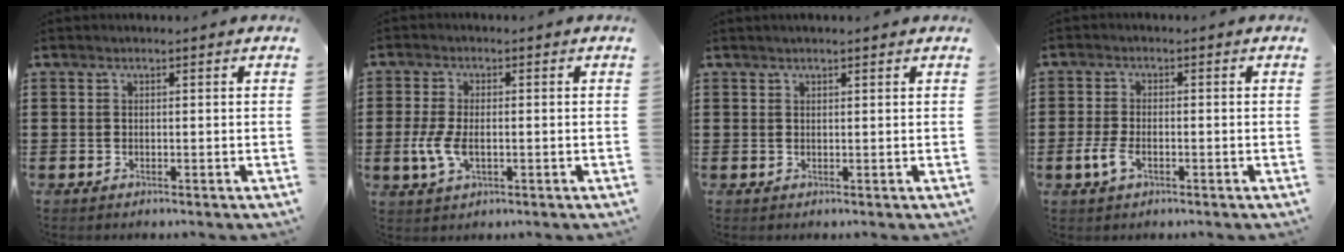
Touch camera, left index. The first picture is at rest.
{"total": 4.9, "force": [-1.0, 2.6, 4.1], "torque": [-0.093, -0.002, -0.020]}
{"total": 0.8, "force": [0.6, 0.1, 0.5], "torque": [-0.010, 0.001, 0.012]}
{"total": 3.7, "force": [-1.5, 1.8, 2.8], "torque": [-0.070, -0.005, -0.032]}